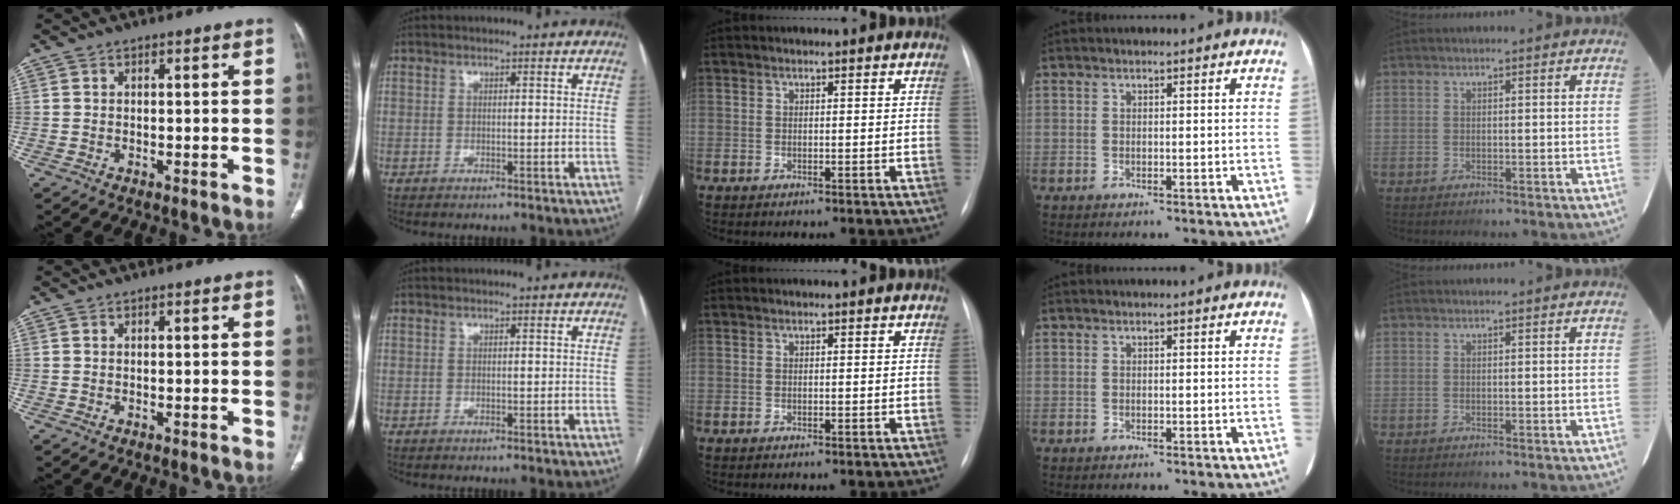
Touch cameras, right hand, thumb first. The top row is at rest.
{}